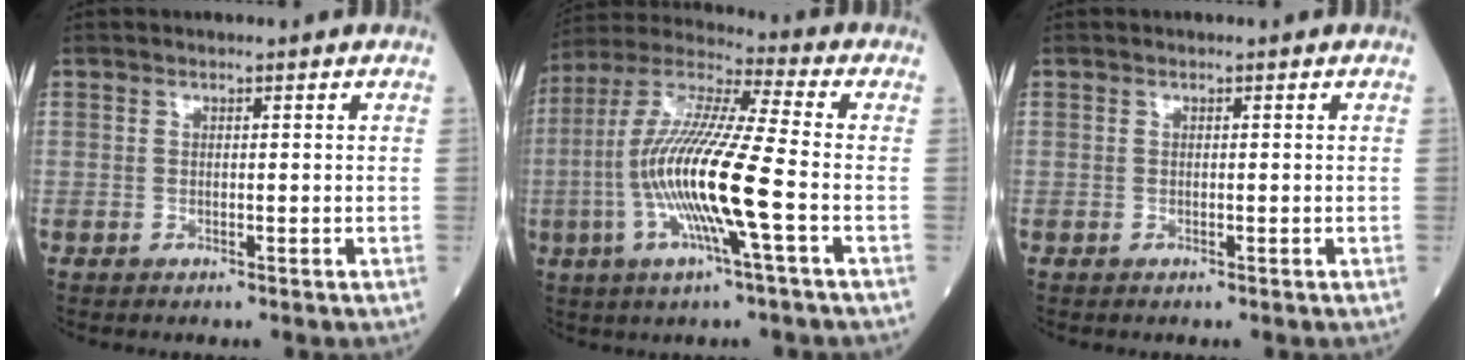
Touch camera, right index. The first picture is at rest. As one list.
[{"total": 16.2, "force": [-3.4, 0.3, 15.8], "torque": [-0.324, -0.005, -0.073]}, {"total": 0.0}]